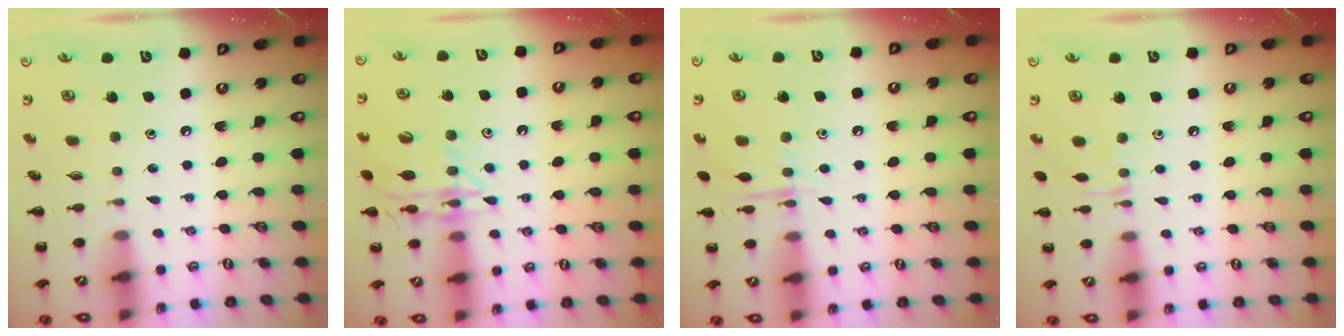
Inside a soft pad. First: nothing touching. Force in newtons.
{"total": 16.4, "press": 16.3, "slide": 2.0}
{"total": 8.8, "press": 8.8, "slide": 0.6}
{"total": 6.0, "press": 5.7, "slide": 1.8}